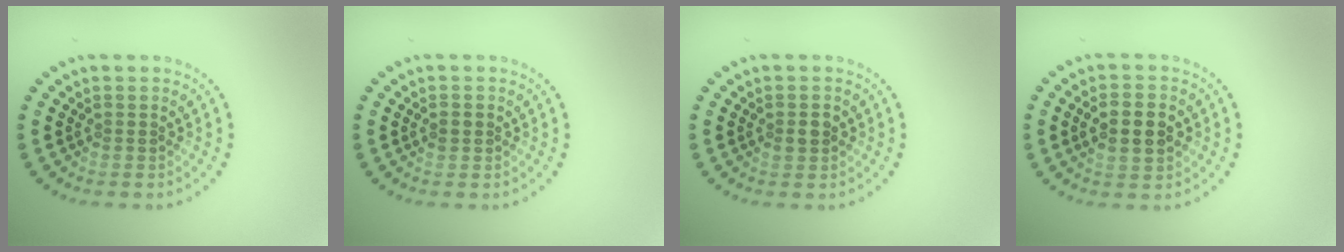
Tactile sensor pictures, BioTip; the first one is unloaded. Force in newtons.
{"total": 1.2, "press": 1.1, "slide": 0.2}
{"total": 1.1, "press": 1.1, "slide": 0.1}
{"total": 3.2, "press": 3.2, "slide": 0.2}